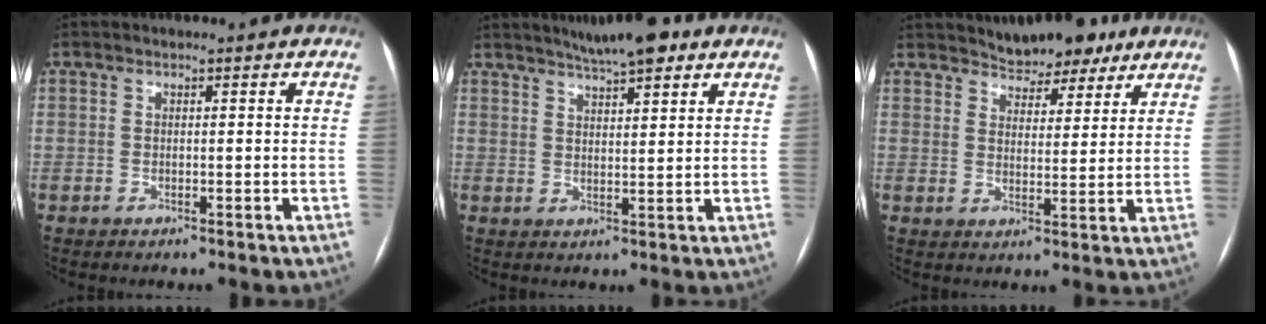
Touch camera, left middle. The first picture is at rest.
{"total": 8.9, "force": [6.7, 1.6, 5.6], "torque": [-0.085, 0.020, 0.099]}
{"total": 7.8, "force": [6.7, 3.0, 2.7], "torque": [-0.039, 0.010, 0.096]}